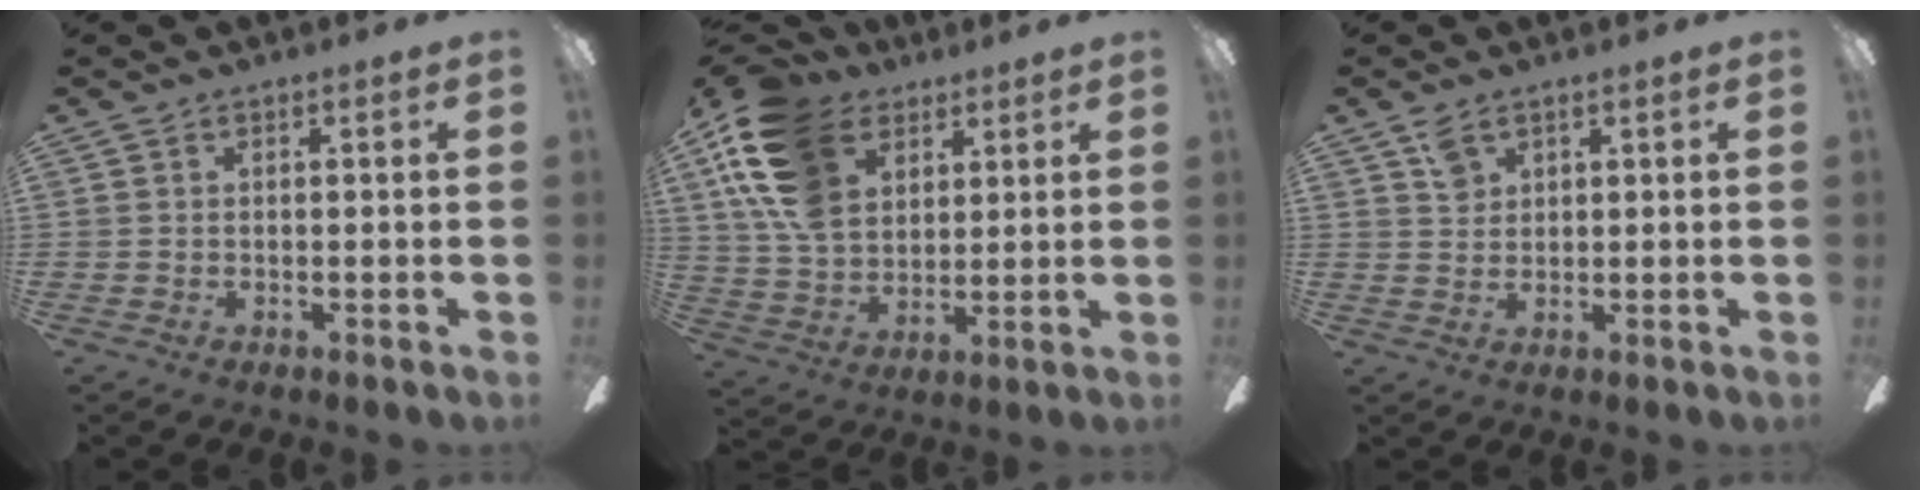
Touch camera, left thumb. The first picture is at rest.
{"total": 19.0, "force": [8.8, 12.9, 10.9], "torque": [-0.244, -0.024, 0.166]}
{"total": 3.5, "force": [2.4, 2.1, 1.5], "torque": [-0.020, -0.007, 0.043]}